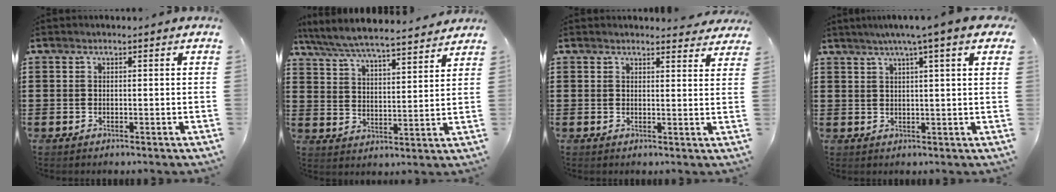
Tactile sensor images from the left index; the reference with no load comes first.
{"total": 6.3, "force": [6.0, 0.2, 1.9], "torque": [-0.063, -0.037, 0.102]}
{"total": 2.5, "force": [2.4, 0.3, 0.4], "torque": [-0.007, -0.008, 0.045]}
{"total": 5.4, "force": [3.2, -0.1, 4.3], "torque": [-0.091, 0.001, 0.053]}